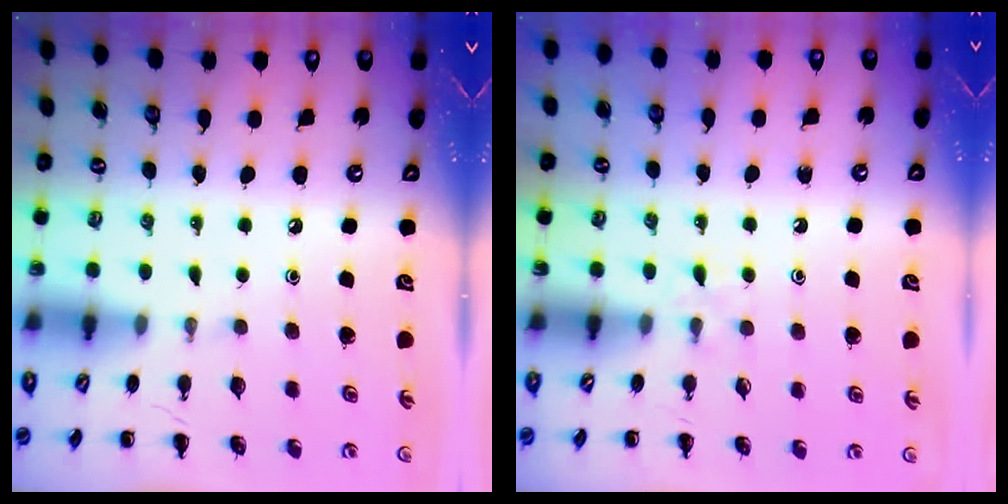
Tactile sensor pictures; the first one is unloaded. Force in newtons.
{"total": 2.9, "press": 2.6, "slide": 1.3}